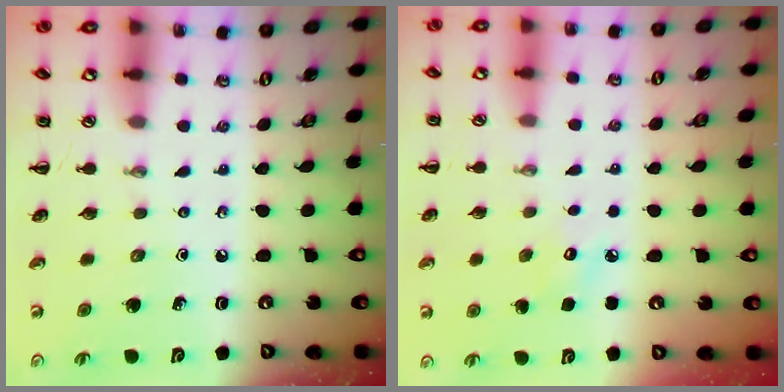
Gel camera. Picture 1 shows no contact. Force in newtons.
{"total": 3.9, "press": 3.8, "slide": 1.0}